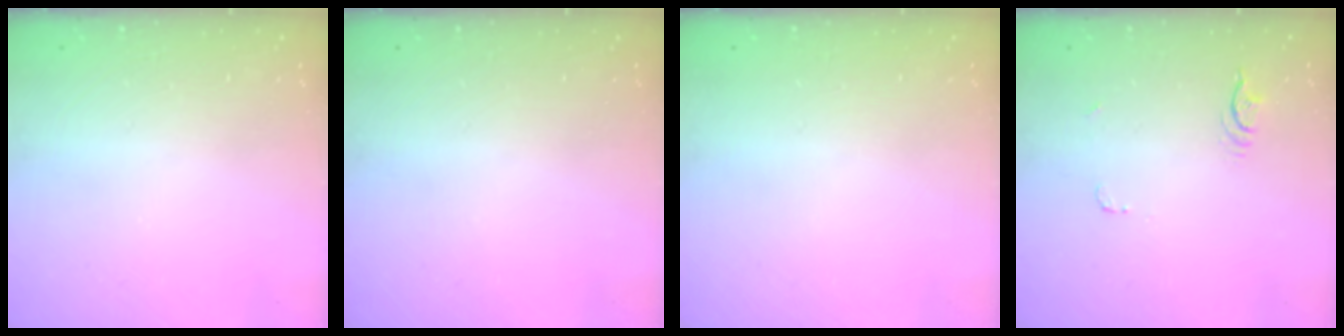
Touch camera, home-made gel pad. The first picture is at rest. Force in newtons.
{"total": 0.0}
{"total": 0.0}
{"total": 3.9, "press": 3.5, "slide": 1.7}